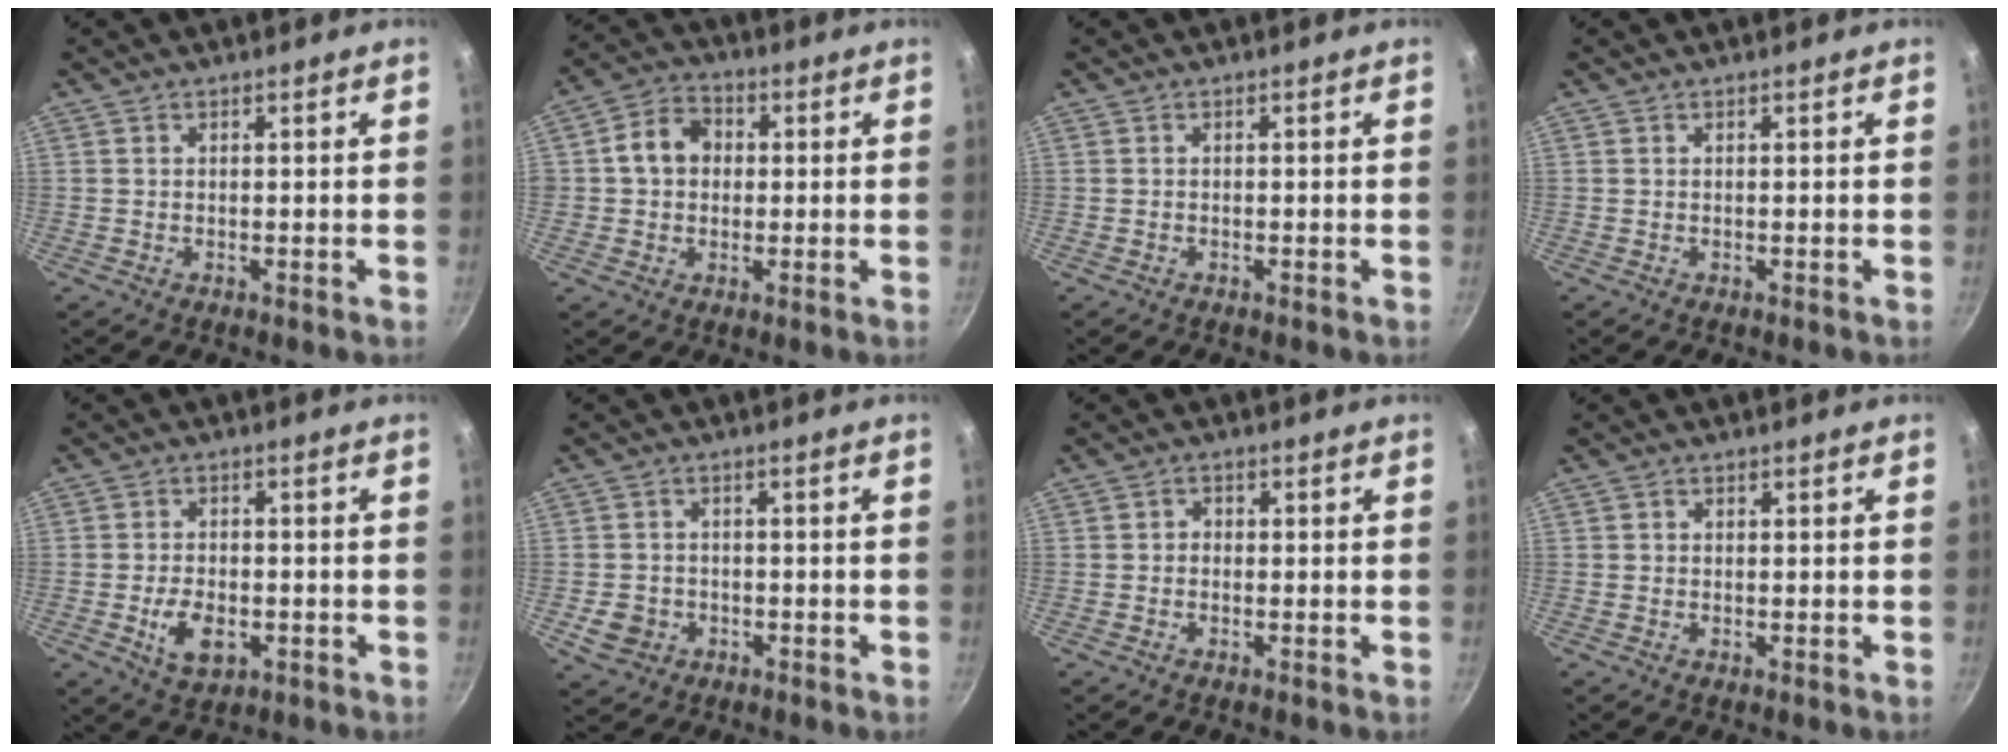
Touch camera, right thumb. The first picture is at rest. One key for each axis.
{"total": 7.9, "fx": 0.8, "fy": 6.7, "fz": 4.2, "tx": -0.041, "ty": 0.016, "tz": 0.001}
{"total": 0.0}
{"total": 0.0}
{"total": 7.1, "fx": -2.0, "fy": 4.3, "fz": 5.2, "tx": -0.082, "ty": 0.005, "tz": -0.029}
{"total": 5.0, "fx": -1.6, "fy": 4.3, "fz": 1.9, "tx": -0.032, "ty": 0.017, "tz": -0.021}
{"total": 1.4, "fx": -0.3, "fy": 1.2, "fz": 0.6, "tx": -0.007, "ty": 0.005, "tz": -0.008}
{"total": 0.7, "fx": 0.0, "fy": 0.7, "fz": 0.2, "tx": -0.001, "ty": 0.002, "tz": 0.000}